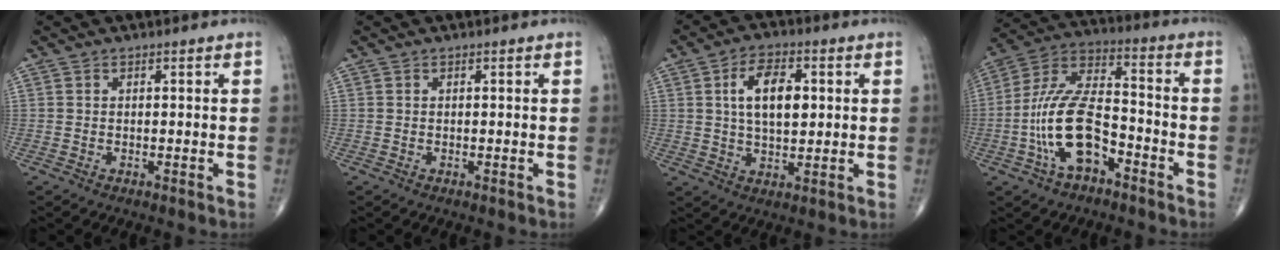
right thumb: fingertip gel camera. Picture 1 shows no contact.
{"total": 0.0}
{"total": 9.8, "force": [2.0, 5.3, 8.0], "torque": [-0.125, 0.001, 0.034]}
{"total": 15.4, "force": [-5.6, 7.5, 12.2], "torque": [-0.240, 0.049, -0.106]}